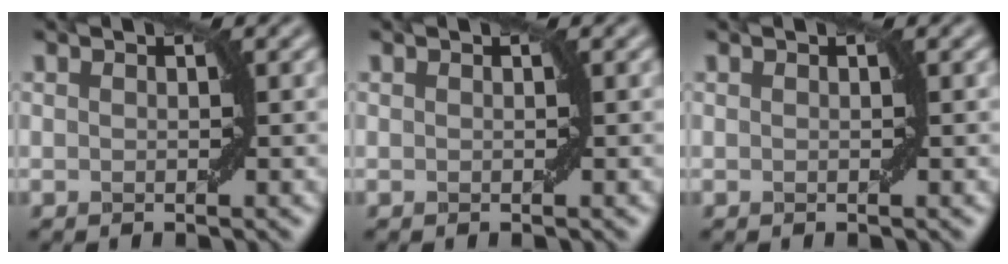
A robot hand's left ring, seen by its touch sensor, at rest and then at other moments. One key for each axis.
{"total": 0.0}
{"total": 0.0}